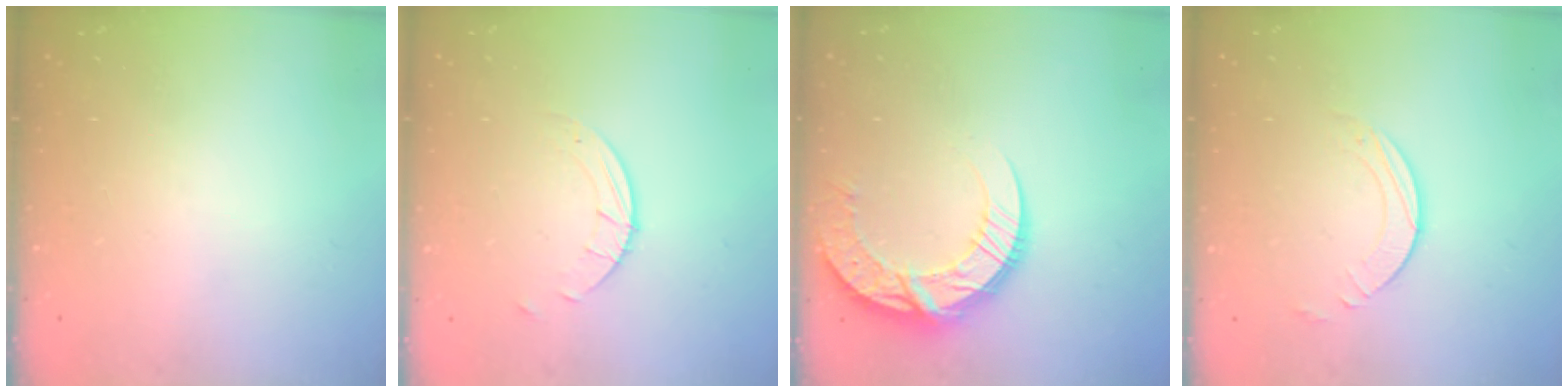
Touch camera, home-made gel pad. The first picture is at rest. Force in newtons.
{"total": 2.7, "press": 2.7, "slide": 0.3}
{"total": 13.9, "press": 13.8, "slide": 1.4}
{"total": 2.7, "press": 2.7, "slide": 0.2}